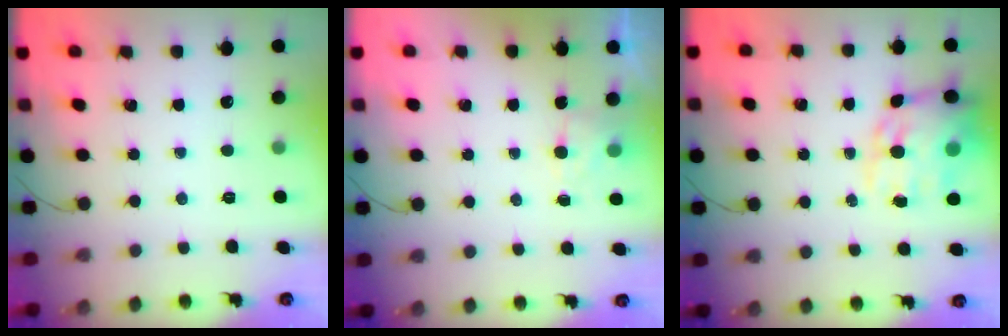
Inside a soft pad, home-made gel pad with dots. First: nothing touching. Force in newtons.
{"total": 4.4, "press": 4.2, "slide": 1.2}
{"total": 16.3, "press": 15.7, "slide": 4.5}